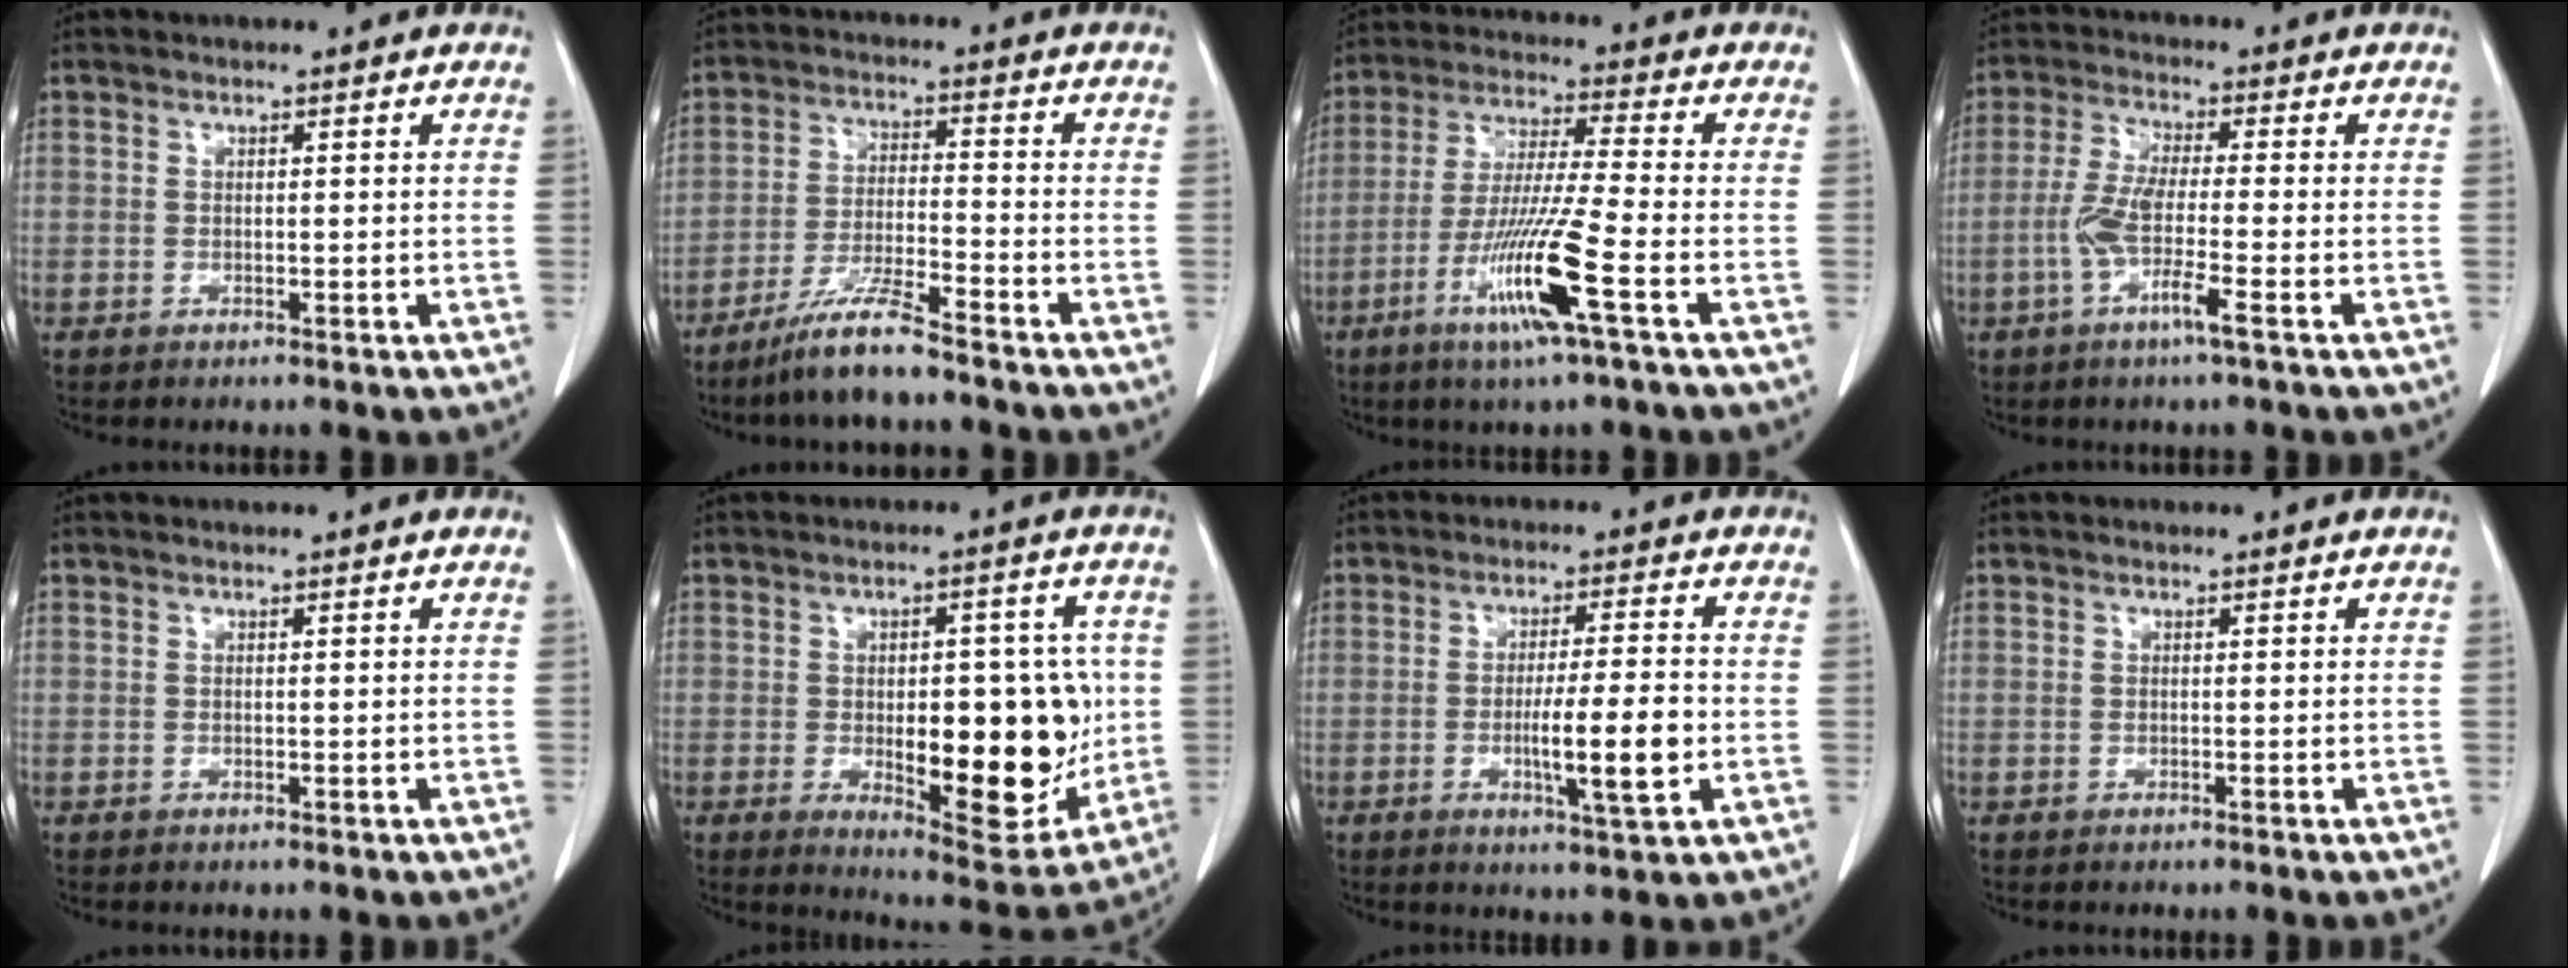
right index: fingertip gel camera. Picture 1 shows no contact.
{"total": 7.9, "force": [-6.3, 0.3, 4.8], "torque": [-0.098, -0.021, -0.123]}
{"total": 12.5, "force": [-5.2, -1.0, 11.3], "torque": [-0.225, -0.024, -0.102]}
{"total": 7.6, "force": [-2.9, -0.2, 7.0], "torque": [-0.142, -0.010, -0.062]}
{"total": 0.0}
{"total": 16.2, "force": [-1.7, 6.1, 15.0], "torque": [-0.187, -0.005, -0.006]}
{"total": 8.5, "force": [-2.0, 0.2, 8.2], "torque": [-0.135, -0.010, -0.032]}
{"total": 0.0}